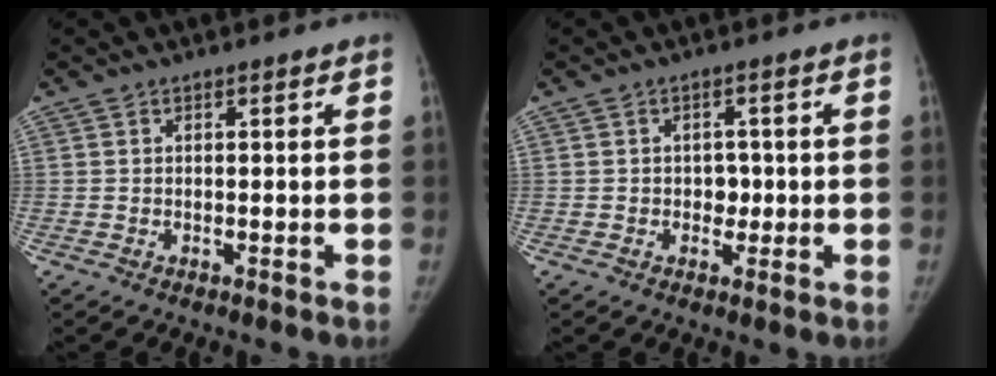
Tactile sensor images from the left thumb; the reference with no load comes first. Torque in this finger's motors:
{"motor_torque": [-0.06, 0.05, 0.12, 0.00, 0.00]}